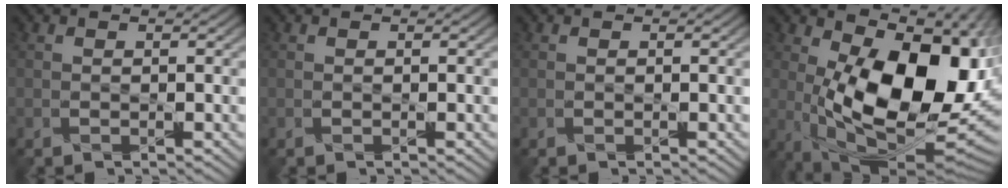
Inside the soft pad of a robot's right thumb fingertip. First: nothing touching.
{"total": 0.0}
{"total": 0.0}
{"total": 19.7, "force": [1.1, 10.7, 16.5], "torque": [-0.237, -0.026, 0.029]}